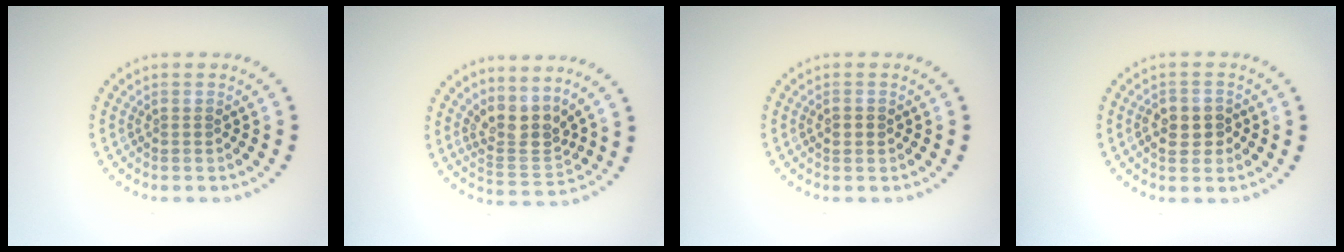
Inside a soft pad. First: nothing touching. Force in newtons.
{"total": 3.2, "press": 2.5, "slide": 2.1}
{"total": 1.4, "press": 1.4, "slide": 0.0}
{"total": 2.8, "press": 2.8, "slide": 0.5}